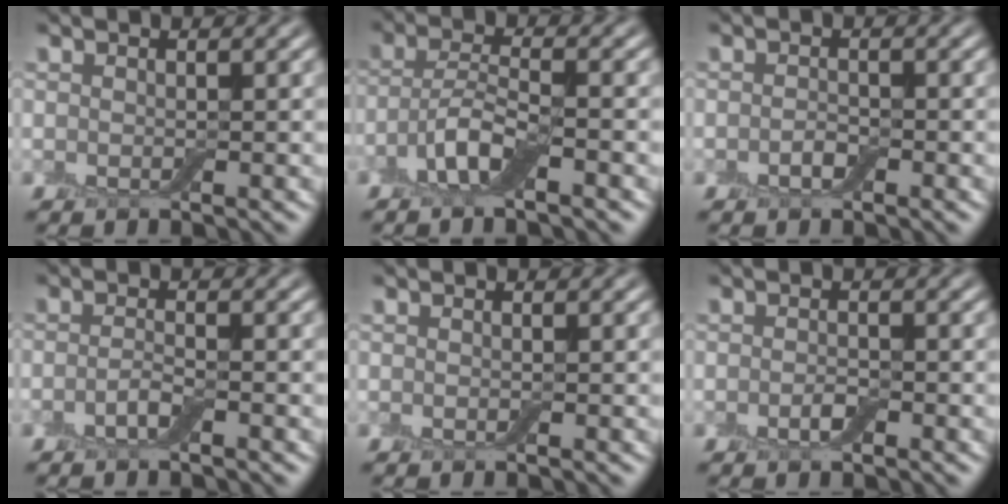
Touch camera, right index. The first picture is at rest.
{"total": 3.7, "force": [-2.2, 0.9, 2.9], "torque": [-0.060, 0.007, -0.050]}
{"total": 1.0, "force": [-0.5, 0.5, 0.7], "torque": [-0.015, 0.000, -0.010]}
{"total": 1.5, "force": [-0.9, 0.3, 1.2], "torque": [-0.025, 0.003, -0.021]}
{"total": 0.0}
{"total": 1.2, "force": [-0.5, 0.5, 0.9], "torque": [-0.020, 0.000, -0.011]}